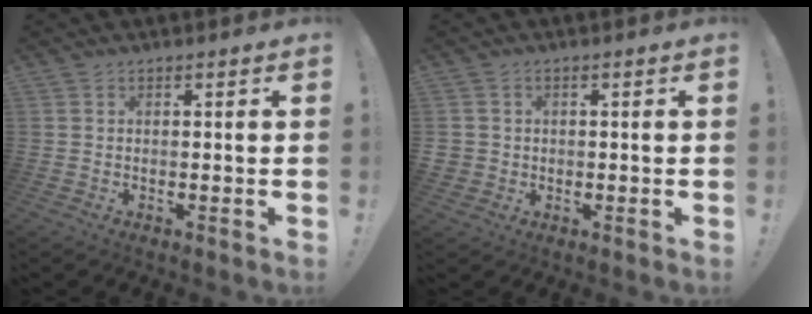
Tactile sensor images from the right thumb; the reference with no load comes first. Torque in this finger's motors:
{"motor_torque": [-0.22, -0.12, -0.22, 0.16, 0.00]}